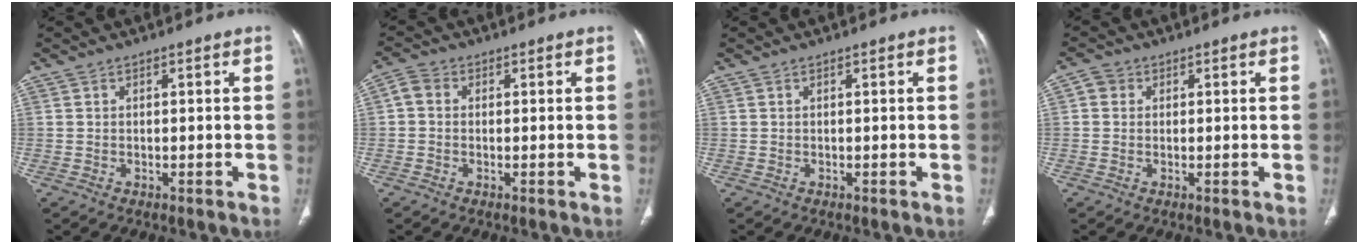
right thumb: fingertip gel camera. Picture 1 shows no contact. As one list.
[{"total": 2.8, "force": [0.2, 2.3, 1.7], "torque": [-0.031, 0.008, -0.004]}, {"total": 0.0}, {"total": 2.4, "force": [0.5, 2.2, 0.9], "torque": [-0.005, 0.004, 0.004]}]